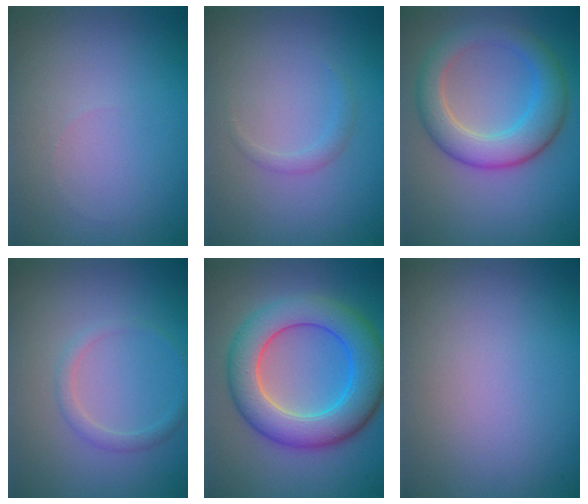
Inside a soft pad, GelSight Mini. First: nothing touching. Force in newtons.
{"total": 0.9, "press": 0.9, "slide": 0.0}
{"total": 5.4, "press": 5.4, "slide": 0.1}
{"total": 1.5, "press": 1.5, "slide": 0.2}
{"total": 8.5, "press": 8.4, "slide": 0.6}
{"total": 0.0}